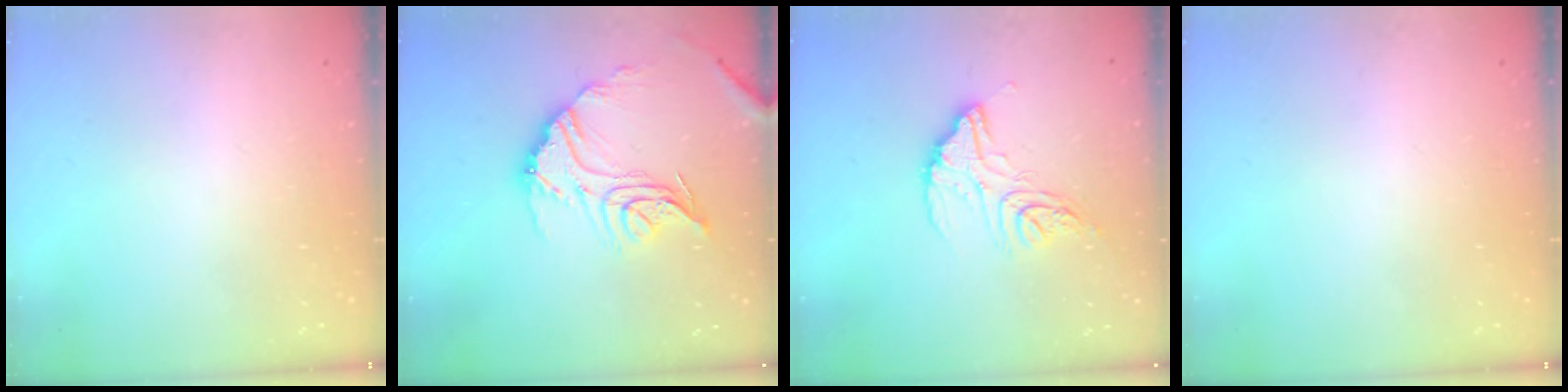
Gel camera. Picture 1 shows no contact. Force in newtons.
{"total": 17.1, "press": 17.0, "slide": 1.7}
{"total": 14.0, "press": 14.0, "slide": 1.1}
{"total": 0.0}